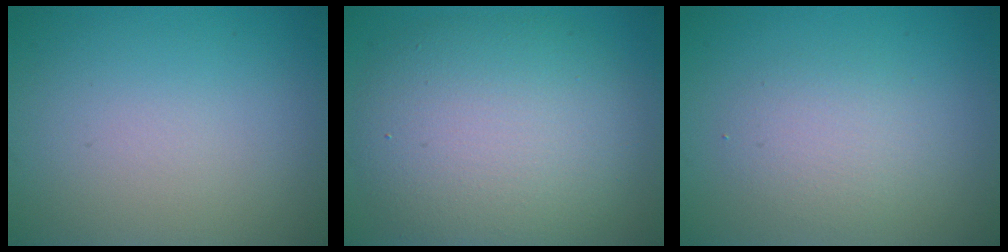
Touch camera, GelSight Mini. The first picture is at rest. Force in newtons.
{"total": 9.1, "press": 9.0, "slide": 0.5}
{"total": 2.4, "press": 2.4, "slide": 0.2}